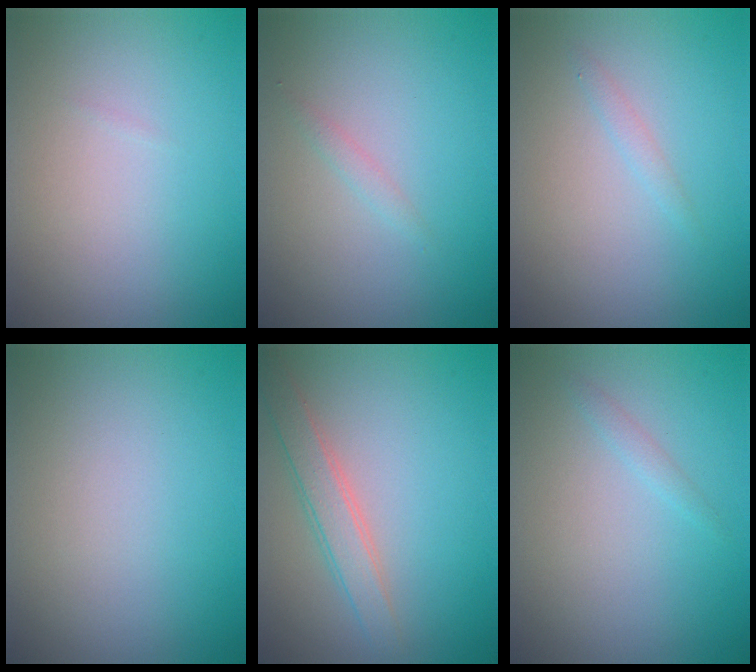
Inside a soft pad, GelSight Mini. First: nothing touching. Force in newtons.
{"total": 0.7, "press": 0.7, "slide": 0.1}
{"total": 0.8, "press": 0.8, "slide": 0.0}
{"total": 0.0}
{"total": 2.8, "press": 2.8, "slide": 0.1}
{"total": 0.8, "press": 0.8, "slide": 0.0}